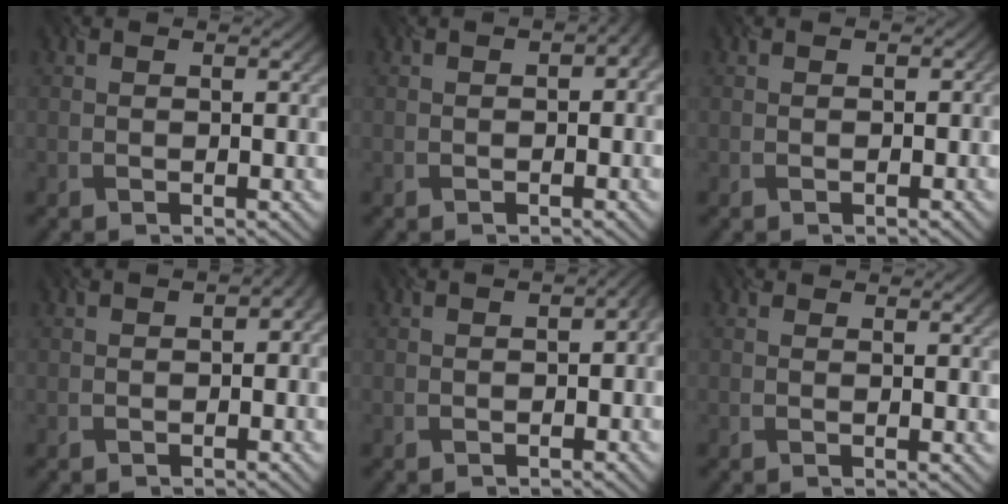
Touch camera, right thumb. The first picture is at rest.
{"total": 3.4, "force": [-0.4, 1.8, 2.8], "torque": [-0.023, 0.008, 0.003]}
{"total": 0.6, "force": [-0.6, 0.2, -0.1], "torque": [0.005, 0.000, -0.001]}
{"total": 2.6, "force": [-0.6, 1.5, 2.1], "torque": [-0.019, 0.004, 0.004]}
{"total": 3.1, "force": [-0.9, 1.7, 2.4], "torque": [-0.016, 0.003, 0.004]}
{"total": 0.8, "force": [0.5, 0.1, 0.7], "torque": [-0.009, 0.008, 0.010]}